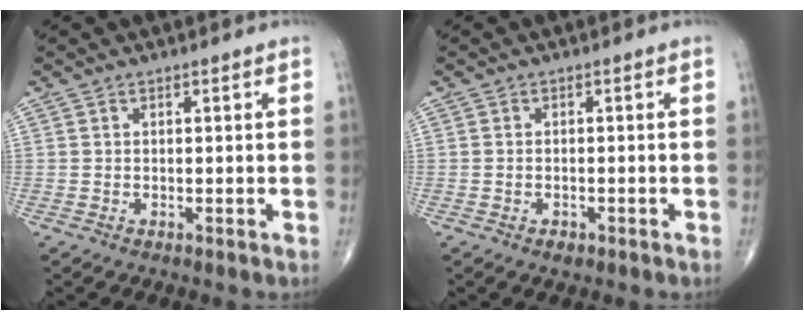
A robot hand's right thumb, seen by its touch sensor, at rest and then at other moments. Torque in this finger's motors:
{"motor_torque": [-0.55, -0.22, -0.44, -0.34, 0.07]}